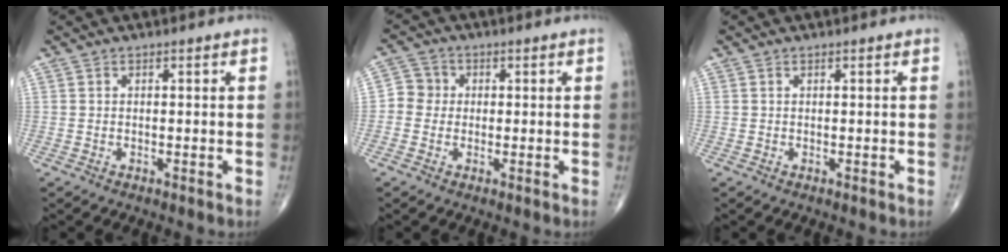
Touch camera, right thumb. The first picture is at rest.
{"total": 3.6, "force": [-0.2, 3.5, 0.8], "torque": [0.010, 0.008, -0.014]}
{"total": 0.0}